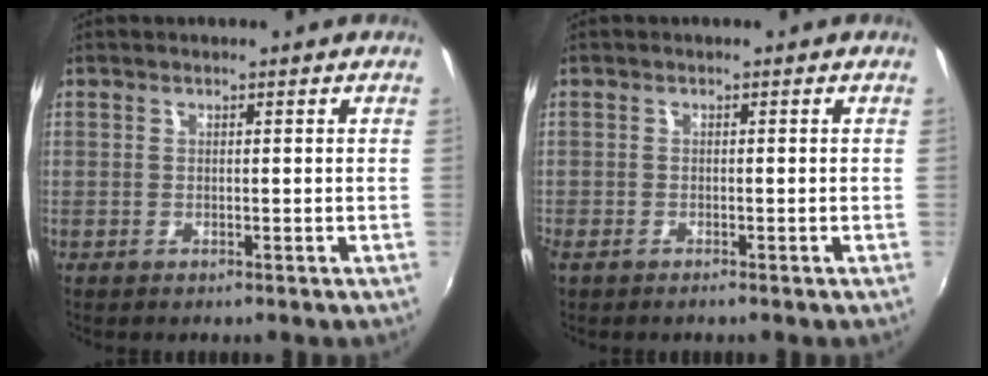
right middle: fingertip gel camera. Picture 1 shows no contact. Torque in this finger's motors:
{"motor_torque": [0.02, -0.08, 0.07, 0.03]}